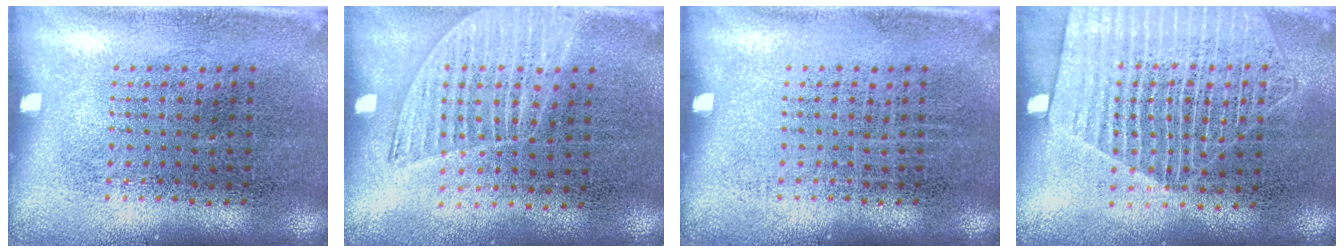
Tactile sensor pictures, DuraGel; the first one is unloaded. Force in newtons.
{"total": 1.4, "press": 1.2, "slide": 0.6}
{"total": 0.0}
{"total": 1.7, "press": 1.6, "slide": 0.7}